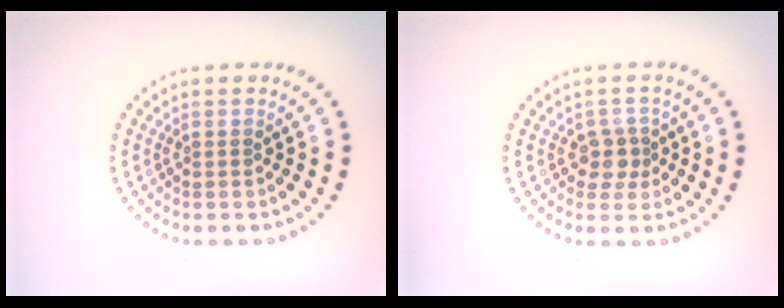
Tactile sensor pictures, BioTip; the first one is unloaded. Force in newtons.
{"total": 2.0, "press": 1.7, "slide": 1.0}